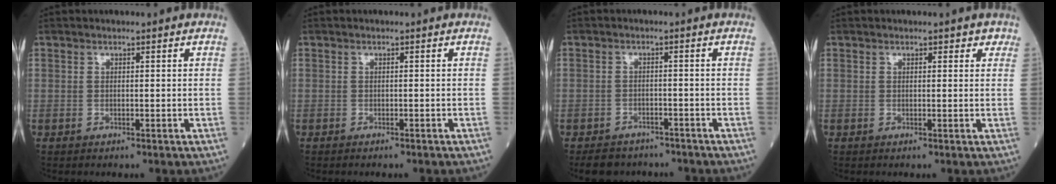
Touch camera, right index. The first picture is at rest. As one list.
[{"total": 1.2, "force": [-1.1, 0.1, 0.5], "torque": [-0.006, -0.002, -0.013]}, {"total": 6.0, "force": [-5.1, 3.1, 0.8], "torque": [0.000, 0.007, -0.074]}, {"total": 1.4, "force": [0.9, 1.0, 0.4], "torque": [0.008, -0.003, 0.005]}]